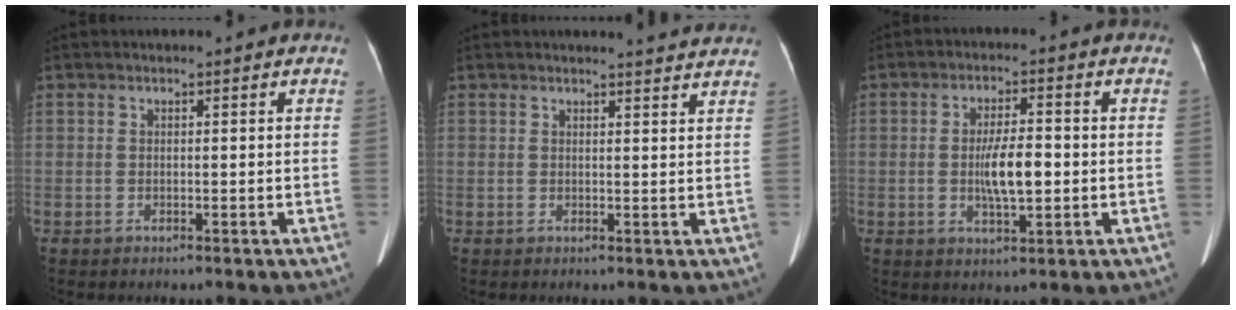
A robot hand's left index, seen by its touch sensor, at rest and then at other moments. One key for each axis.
{"total": 4.0, "fx": 3.9, "fy": -0.2, "fz": 0.8, "tx": -0.016, "ty": -0.005, "tz": 0.033}
{"total": 6.3, "fx": -0.6, "fy": 1.6, "fz": 6.0, "tx": -0.115, "ty": 0.001, "tz": -0.010}